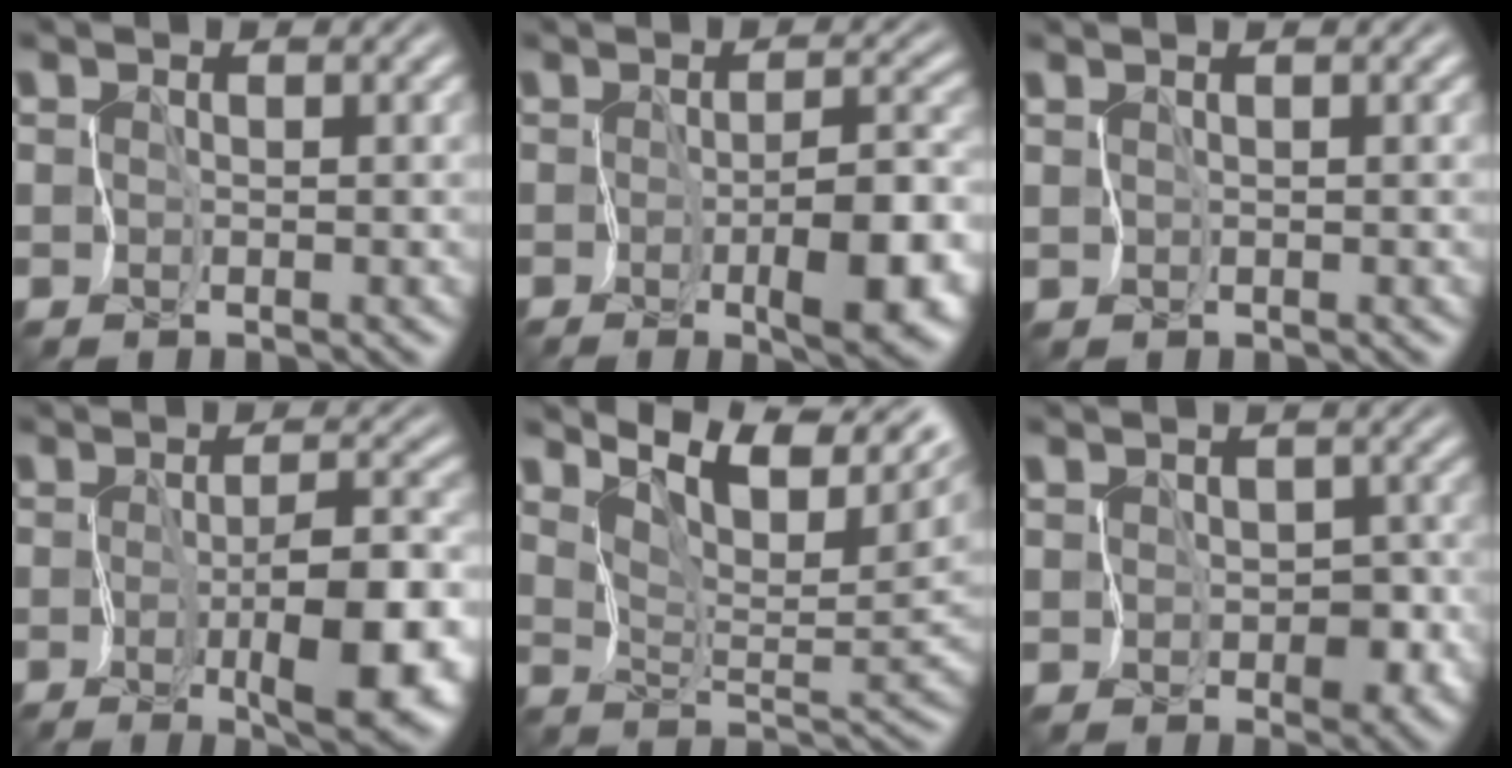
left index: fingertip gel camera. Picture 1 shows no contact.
{"total": 5.8, "force": [-2.2, 1.8, 5.1], "torque": [-0.072, -0.001, -0.034]}
{"total": 0.9, "force": [0.6, 0.2, 0.6], "torque": [-0.012, 0.003, 0.012]}
{"total": 7.2, "force": [-2.3, 1.9, 6.5], "torque": [-0.096, -0.001, -0.038]}
{"total": 8.4, "force": [6.4, 2.2, 4.9], "torque": [-0.082, 0.004, 0.114]}
{"total": 4.1, "force": [-1.0, 3.0, 2.7], "torque": [-0.029, 0.006, -0.002]}